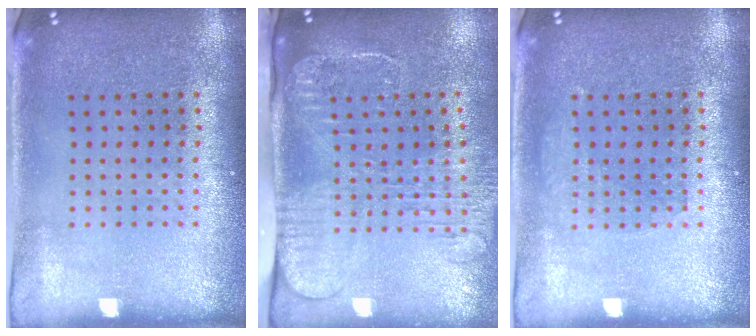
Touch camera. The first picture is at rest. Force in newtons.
{"total": 2.8, "press": 2.1, "slide": 1.8}
{"total": 0.9, "press": 0.9, "slide": 0.2}